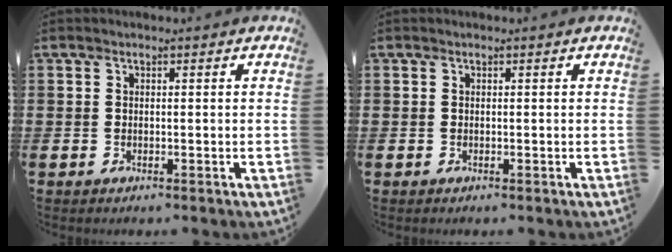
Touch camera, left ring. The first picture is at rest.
{"total": 0.0}